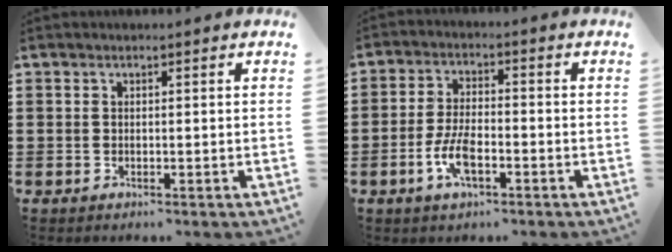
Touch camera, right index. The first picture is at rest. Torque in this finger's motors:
{"motor_torque": [1.05, 1.09, 0.16, 0.06]}